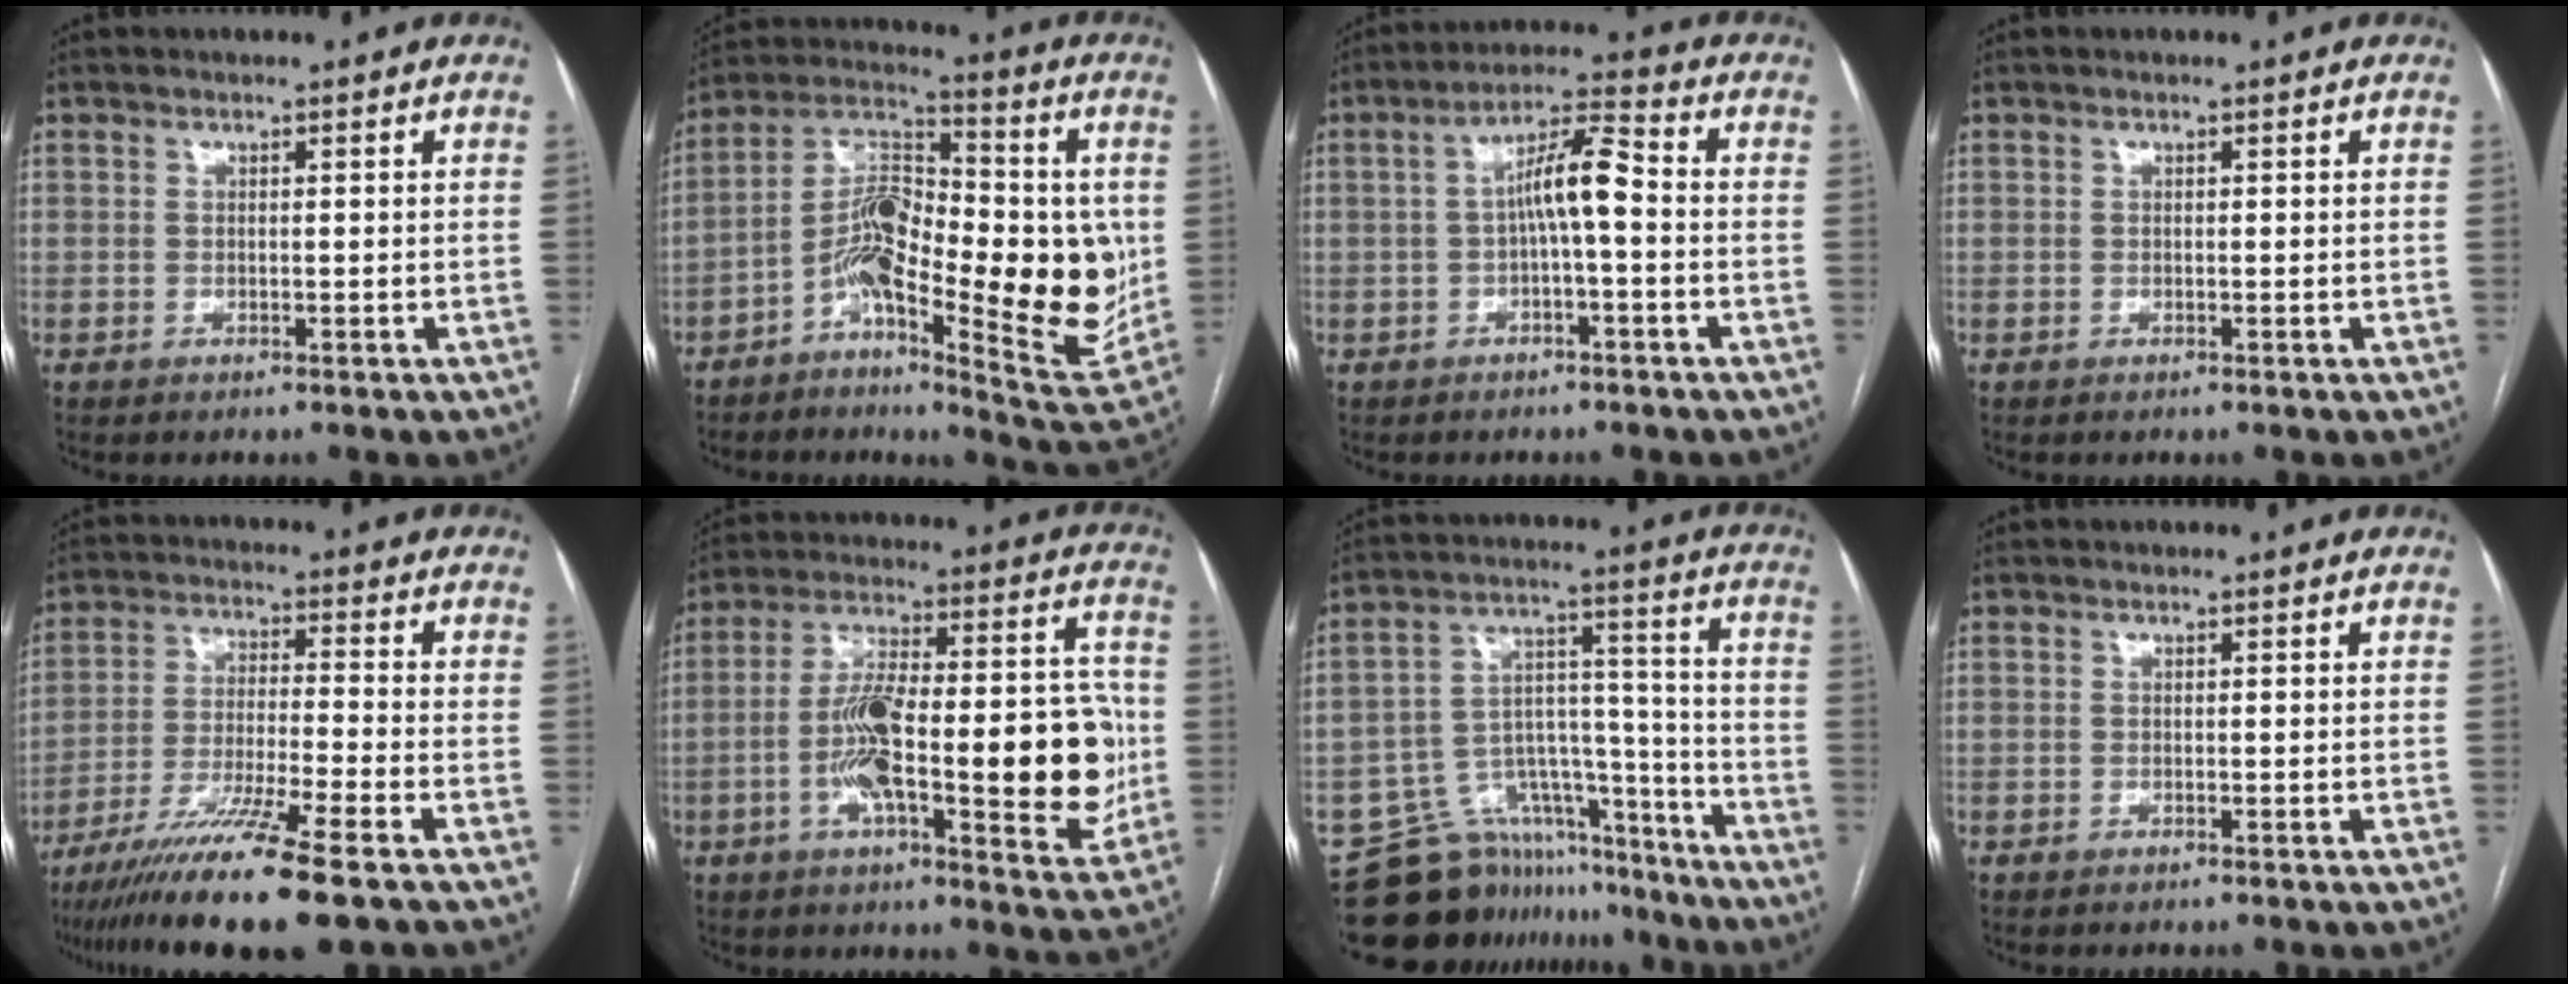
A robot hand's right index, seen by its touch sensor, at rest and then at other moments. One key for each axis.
{"total": 20.1, "fx": -2.9, "fy": 6.0, "fz": 18.9, "tx": -0.303, "ty": 0.009, "tz": -0.050}
{"total": 6.8, "fx": -0.4, "fy": 1.0, "fz": 6.7, "tx": -0.120, "ty": 0.025, "tz": -0.009}
{"total": 0.0}
{"total": 13.4, "fx": -9.7, "fy": -1.5, "fz": 9.1, "tx": -0.170, "ty": -0.042, "tz": -0.167}
{"total": 22.7, "fx": -3.3, "fy": 5.5, "fz": 21.8, "tx": -0.295, "ty": 0.027, "tz": -0.041}
{"total": 15.8, "fx": -14.2, "fy": 6.8, "fz": 2.1, "tx": -0.024, "ty": 0.068, "tz": -0.214}
{"total": 0.0}